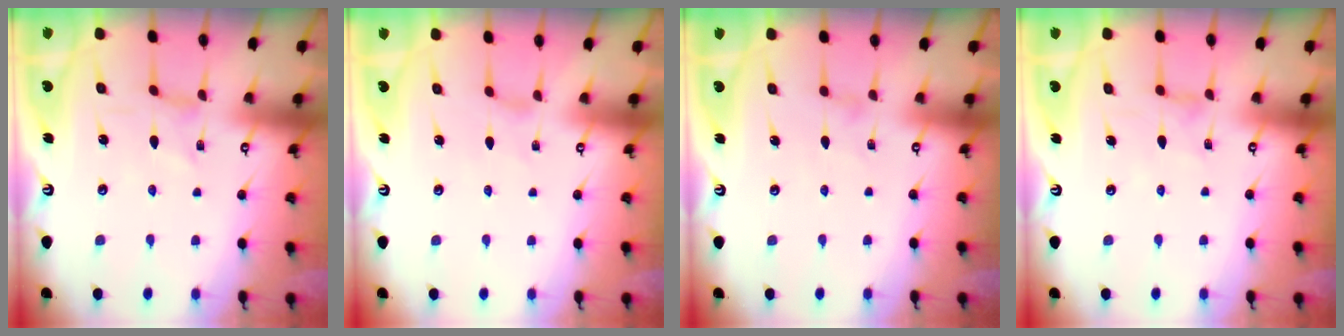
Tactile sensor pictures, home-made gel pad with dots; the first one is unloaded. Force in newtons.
{"total": 0.6, "press": 0.6, "slide": 0.2}
{"total": 0.0}
{"total": 1.6, "press": 1.6, "slide": 0.2}